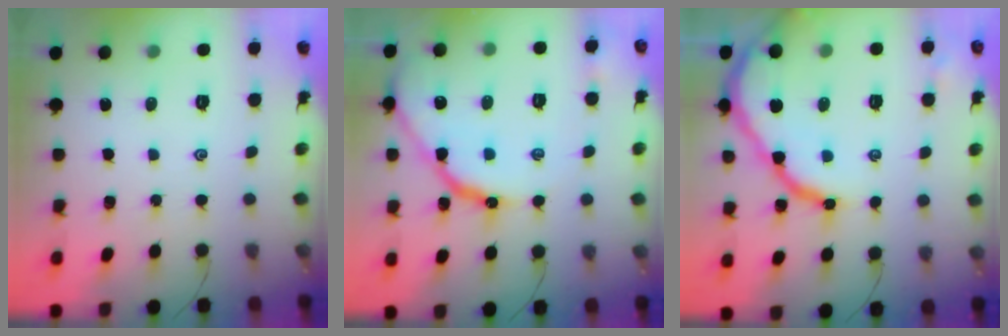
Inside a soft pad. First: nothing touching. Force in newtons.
{"total": 13.6, "press": 13.5, "slide": 1.4}
{"total": 15.7, "press": 15.6, "slide": 2.0}